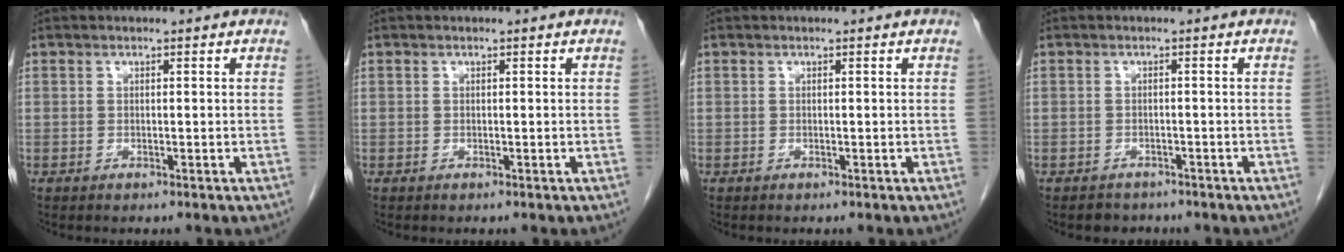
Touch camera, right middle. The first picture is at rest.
{"total": 0.0}
{"total": 0.0}
{"total": 2.1, "force": [-1.7, 1.2, -0.1], "torque": [-0.009, 0.003, -0.027]}